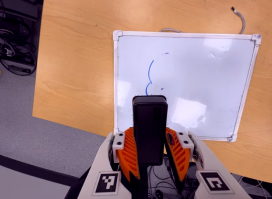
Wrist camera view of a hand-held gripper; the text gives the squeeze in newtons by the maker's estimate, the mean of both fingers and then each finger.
{"total": 5.7, "left": 5.2, "right": 6.3}